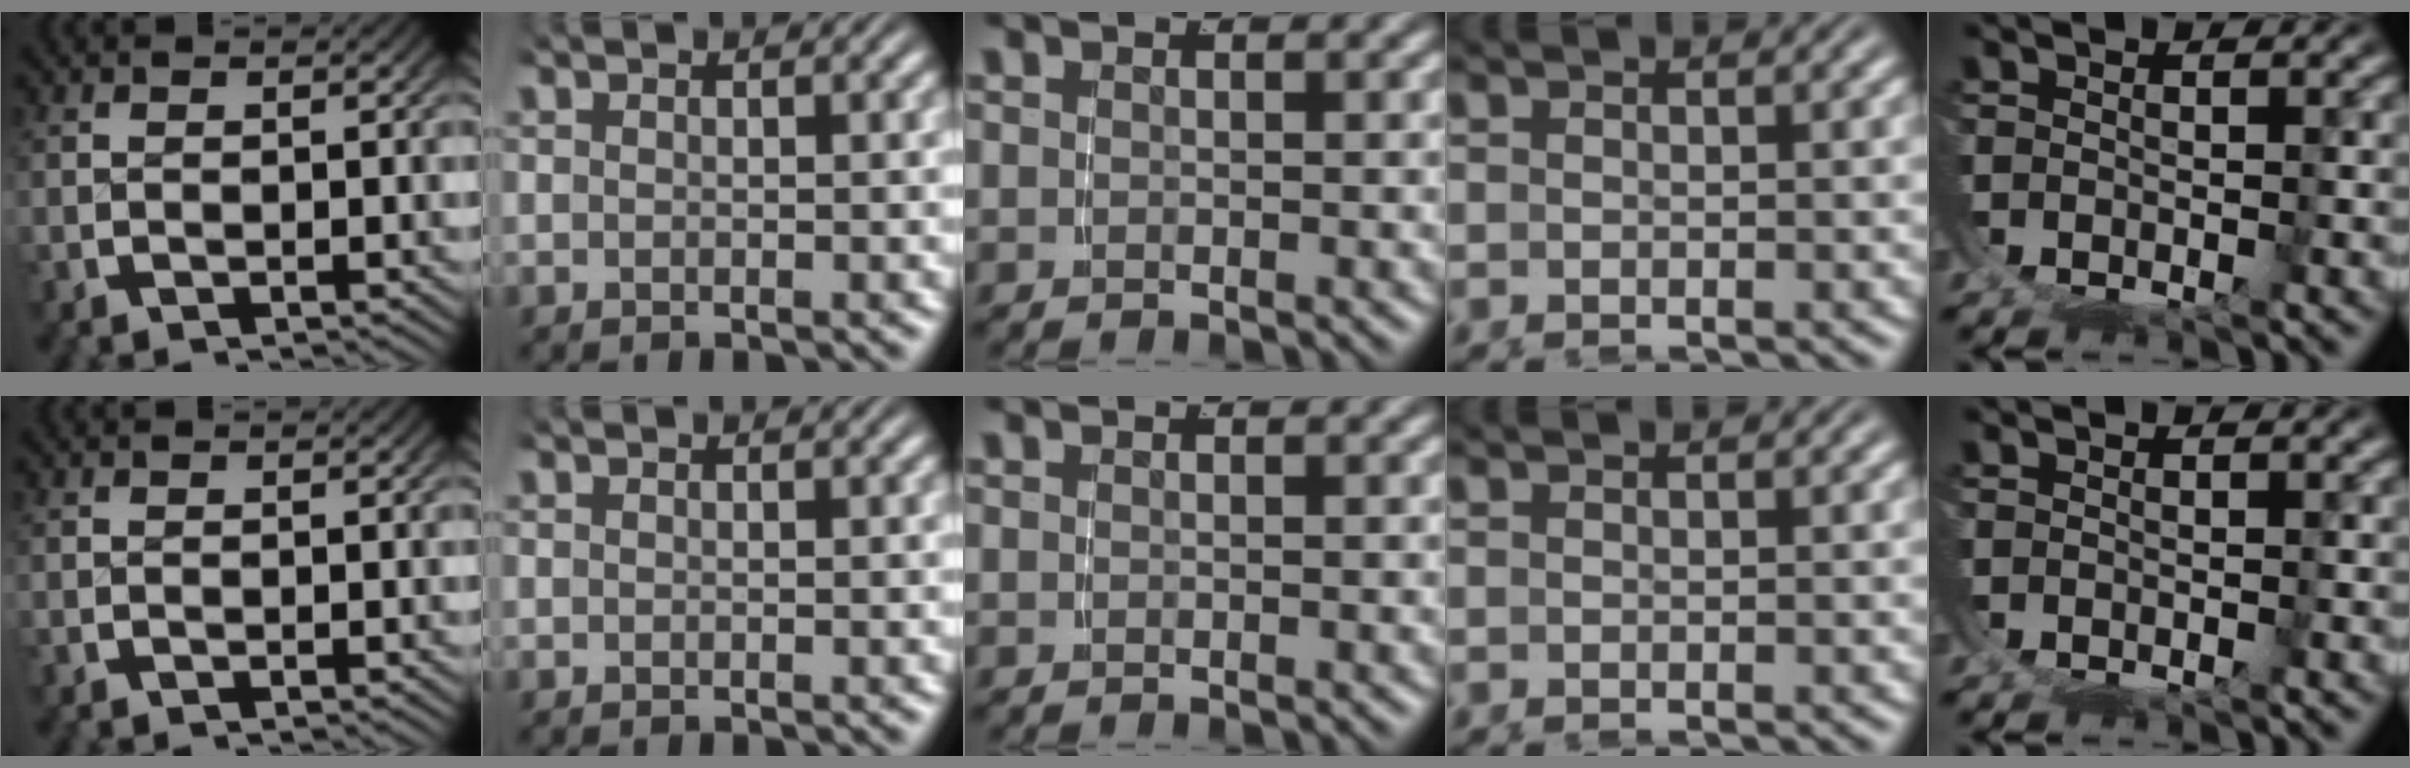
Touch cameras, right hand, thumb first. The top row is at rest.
{}